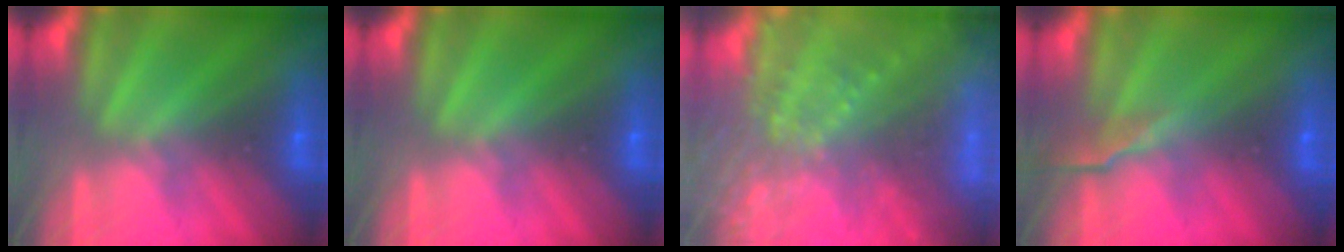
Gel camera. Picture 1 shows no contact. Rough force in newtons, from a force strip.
{"total": 0.0}
{"total": 6.7}
{"total": 2.6}